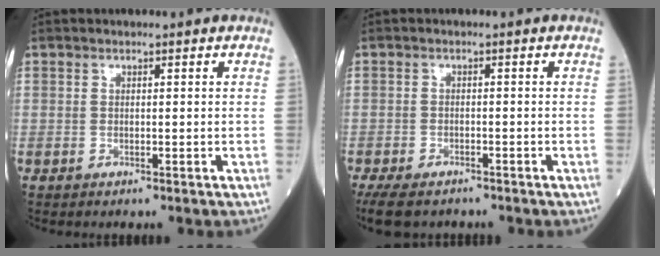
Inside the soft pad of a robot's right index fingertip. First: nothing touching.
{"total": 8.0, "force": [-6.2, 3.6, 3.6], "torque": [-0.074, -0.012, -0.096]}